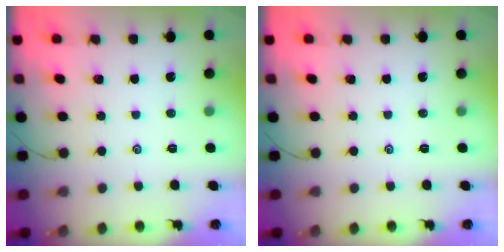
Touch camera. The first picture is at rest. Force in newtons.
{"total": 0.0}